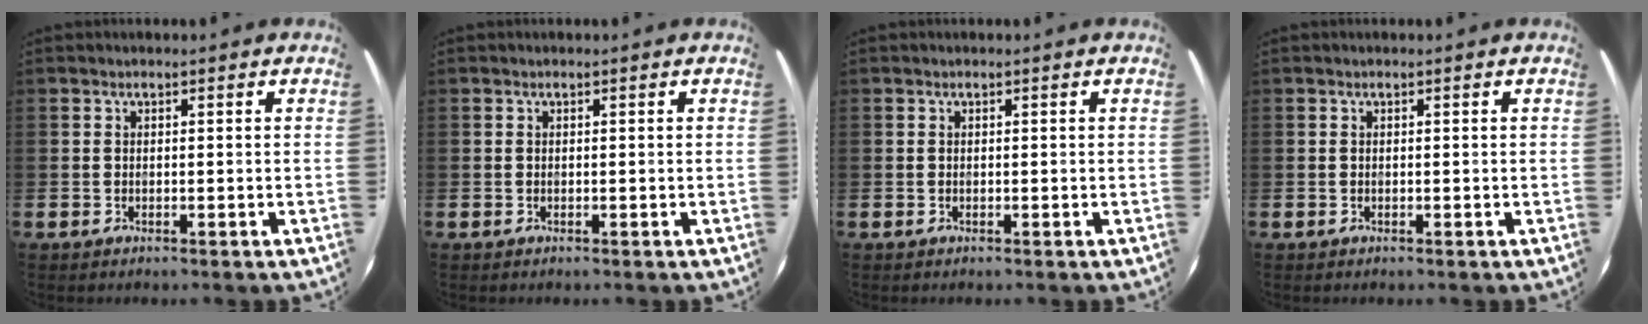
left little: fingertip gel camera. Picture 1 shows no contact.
{"total": 0.0}
{"total": 0.0}
{"total": 0.0}